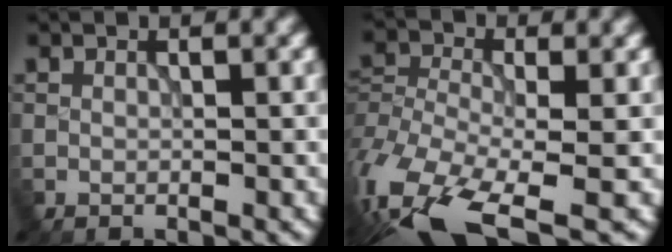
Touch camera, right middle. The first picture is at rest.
{"total": 13.8, "force": [-9.0, 5.7, 8.7], "torque": [-0.196, -0.025, -0.142]}